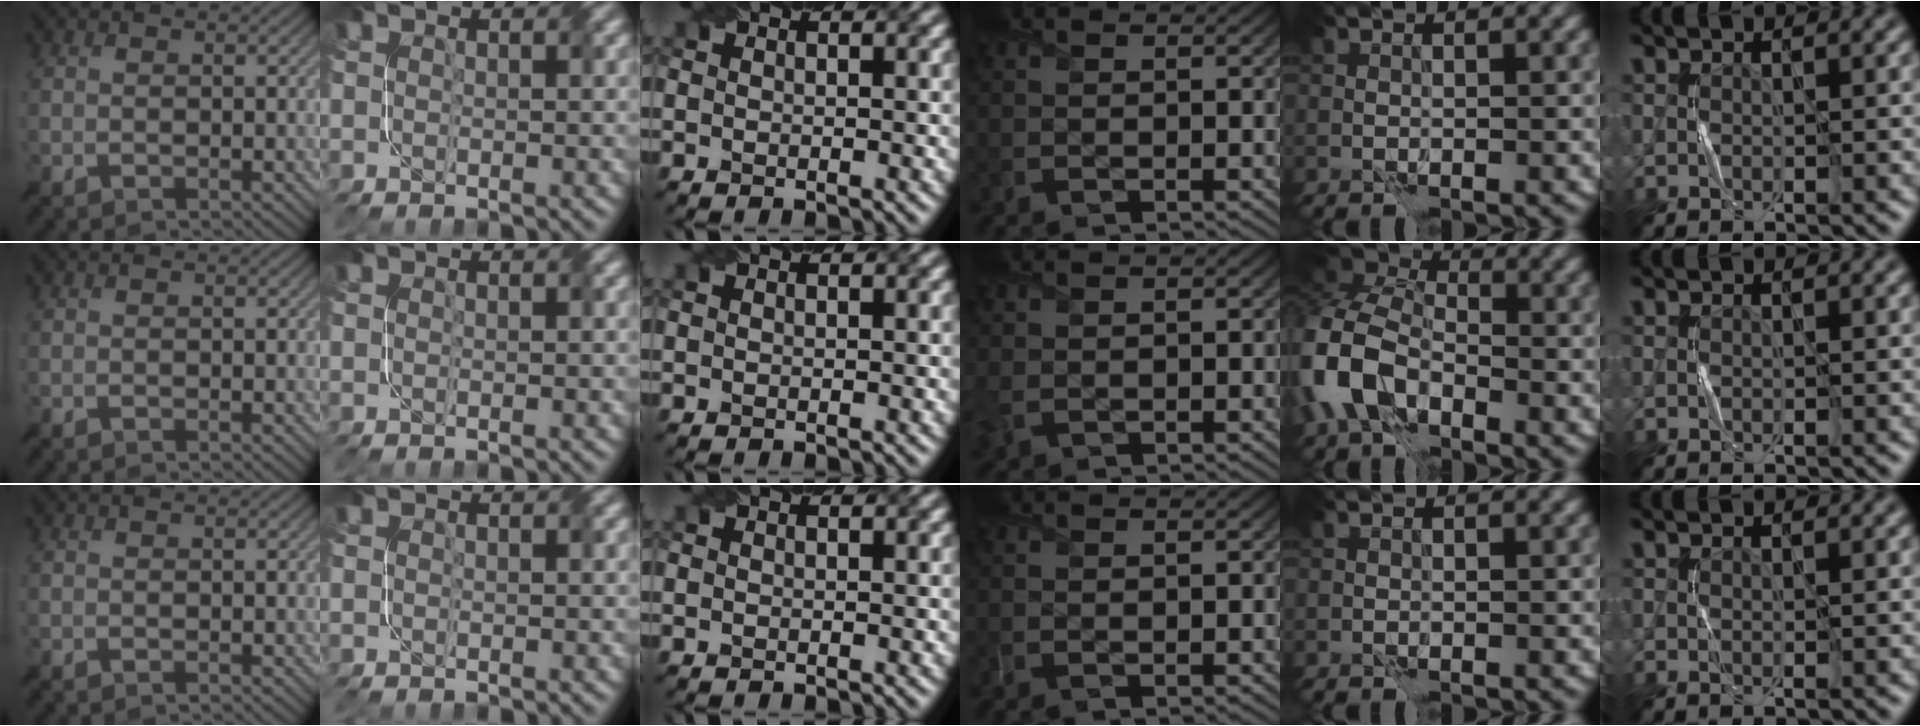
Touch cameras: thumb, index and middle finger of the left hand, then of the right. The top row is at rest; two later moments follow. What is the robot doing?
{"motion": "fold", "object": "file"}